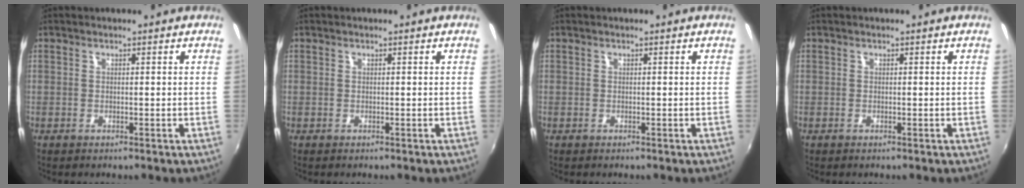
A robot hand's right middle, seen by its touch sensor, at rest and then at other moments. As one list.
[{"total": 0.0}, {"total": 0.0}, {"total": 0.0}]